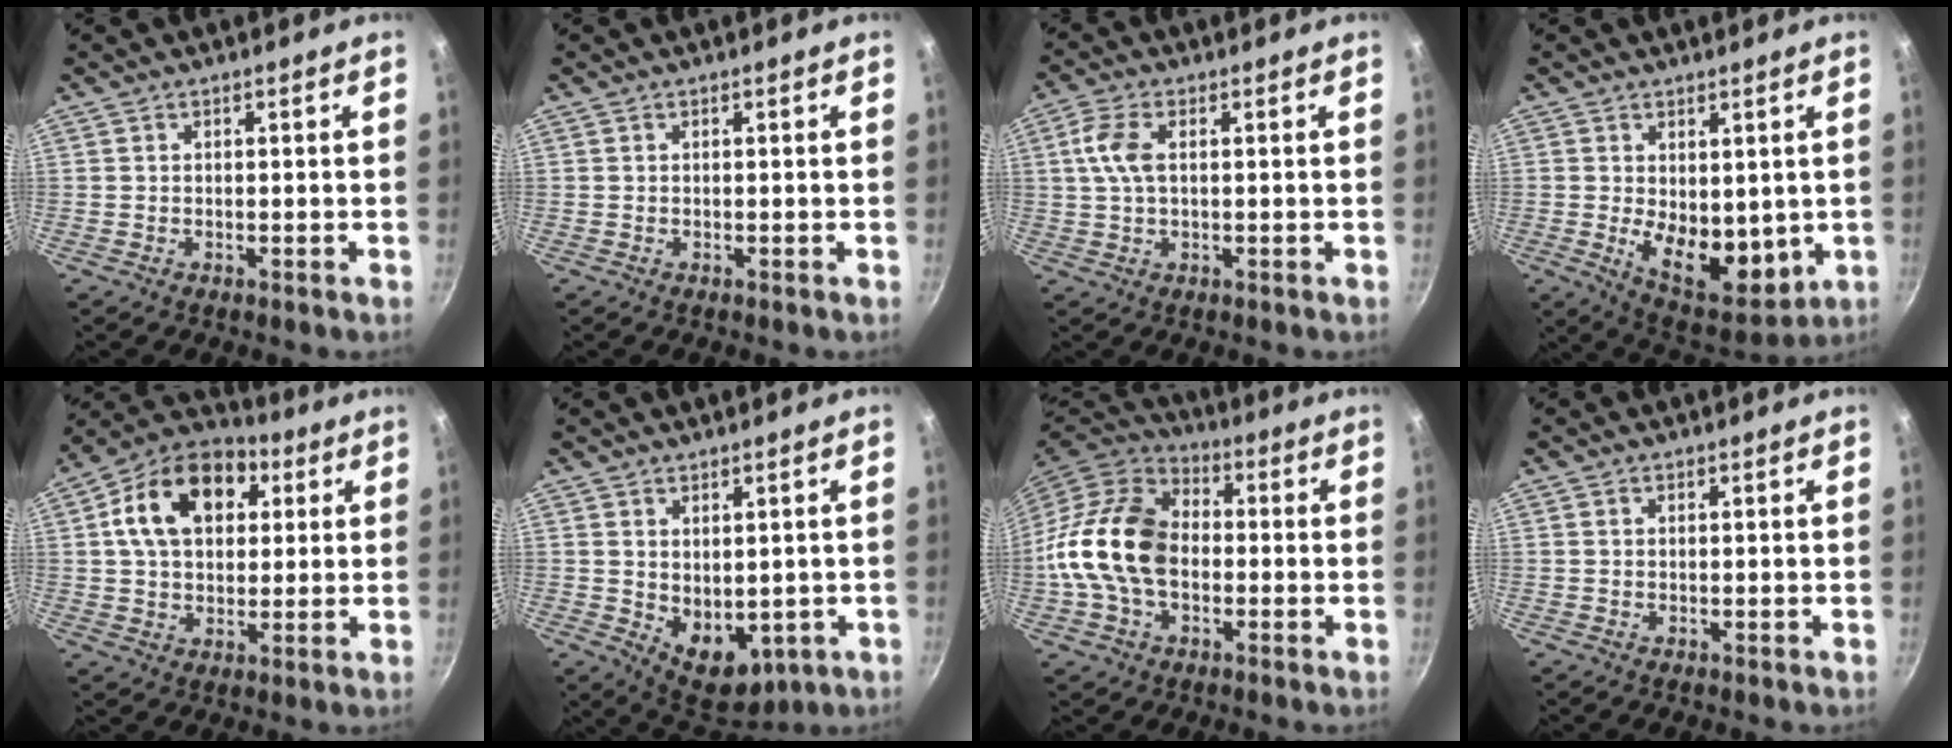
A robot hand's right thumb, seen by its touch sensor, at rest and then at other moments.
{"total": 0.0}
{"total": 5.8, "force": [1.1, 3.1, 4.8], "torque": [-0.101, 0.011, 0.018]}
{"total": 12.2, "force": [0.0, 7.2, 9.8], "torque": [-0.112, -0.035, 0.019]}
{"total": 18.0, "force": [5.0, 12.5, 11.9], "torque": [-0.180, 0.019, 0.067]}
{"total": 9.2, "force": [-0.3, 6.2, 6.8], "torque": [-0.072, -0.019, 0.019]}
{"total": 18.0, "force": [-1.6, 12.6, 12.7], "torque": [-0.216, 0.033, -0.044]}
{"total": 0.6, "force": [0.3, 0.5, 0.3], "torque": [-0.006, 0.003, 0.004]}